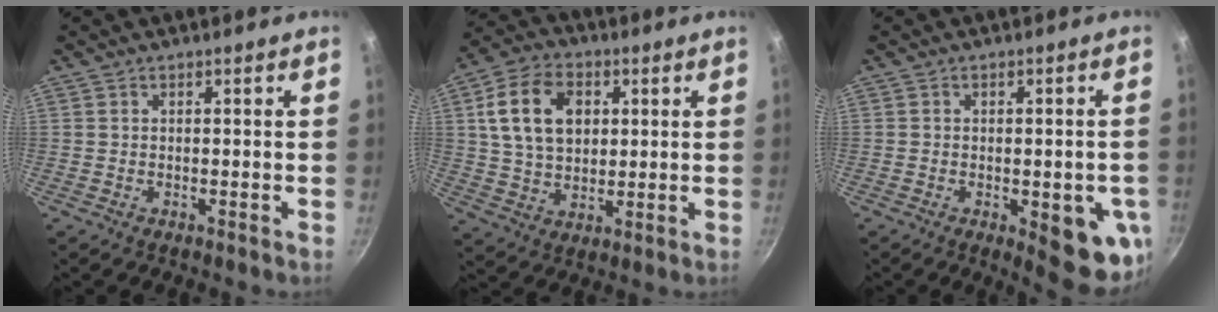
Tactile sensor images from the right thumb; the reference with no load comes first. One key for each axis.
{"total": 13.9, "fx": 3.4, "fy": 9.7, "fz": 9.3, "tx": -0.148, "ty": 0.003, "tz": 0.057}
{"total": 11.4, "fx": -3.2, "fy": 4.2, "fz": 10.0, "tx": -0.084, "ty": 0.000, "tz": -0.035}